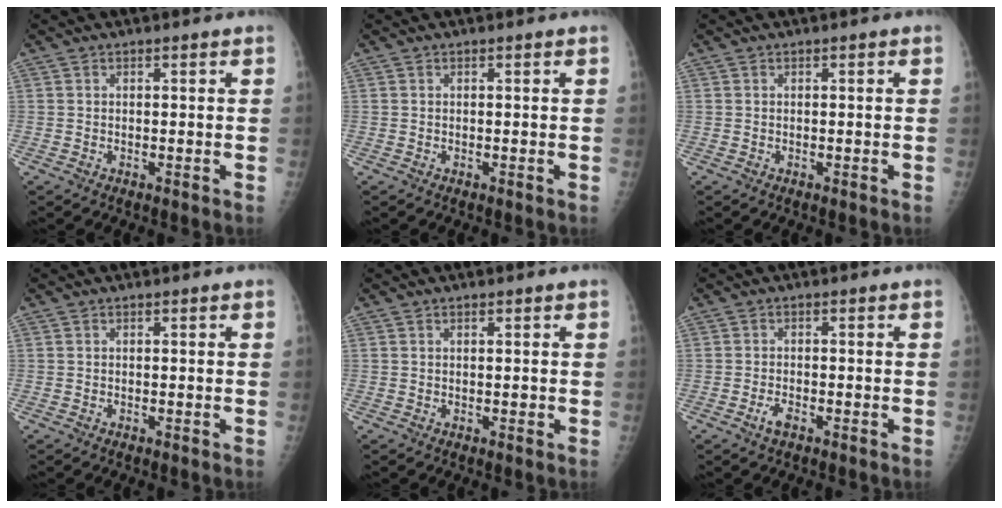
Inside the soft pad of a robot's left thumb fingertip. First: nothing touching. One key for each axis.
{"total": 0.0}
{"total": 0.0}
{"total": 0.0}
{"total": 0.9, "fx": 0.5, "fy": 0.5, "fz": 0.7, "tx": -0.008, "ty": -0.002, "tz": 0.006}
{"total": 2.0, "fx": -1.1, "fy": 0.8, "fz": 1.5, "tx": -0.031, "ty": 0.005, "tz": -0.021}